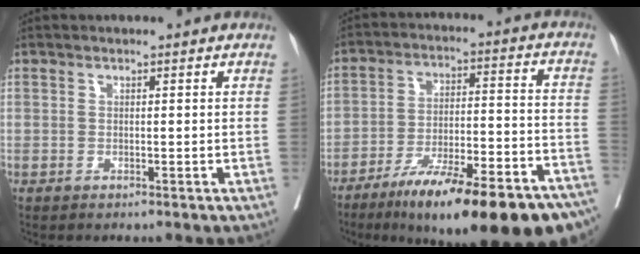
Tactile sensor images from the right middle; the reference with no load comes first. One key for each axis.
{"total": 25.8, "fx": -18.8, "fy": 4.4, "fz": 17.1, "tx": -0.186, "ty": 0.003, "tz": -0.280}